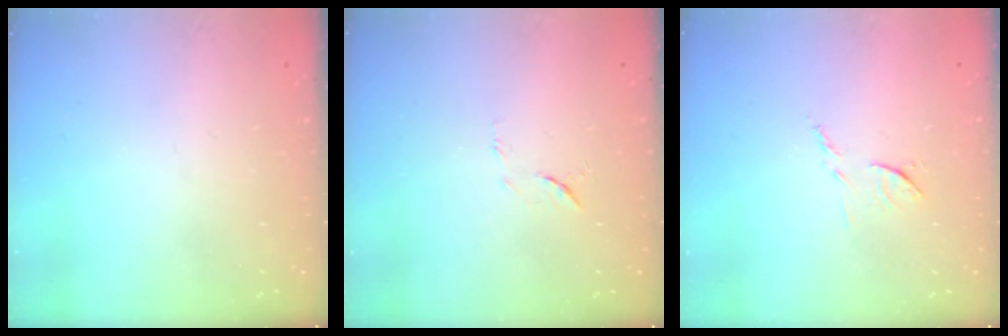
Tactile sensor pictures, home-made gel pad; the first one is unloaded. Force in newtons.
{"total": 6.4, "press": 6.4, "slide": 0.6}
{"total": 6.9, "press": 6.9, "slide": 0.4}